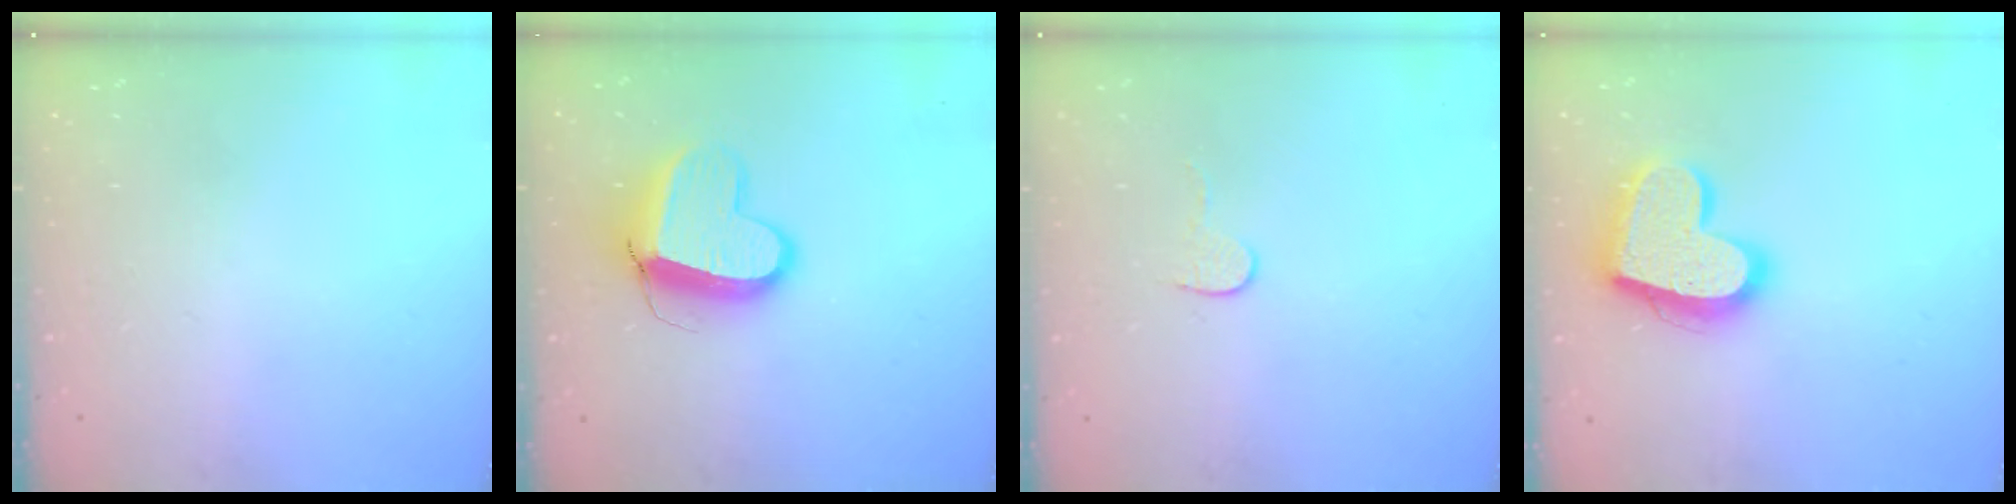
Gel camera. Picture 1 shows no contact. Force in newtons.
{"total": 10.7, "press": 10.6, "slide": 1.3}
{"total": 4.0, "press": 4.0, "slide": 0.3}
{"total": 20.3, "press": 20.3, "slide": 1.5}